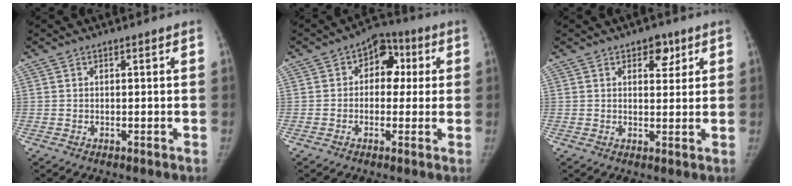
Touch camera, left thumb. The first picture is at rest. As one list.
[{"total": 8.1, "force": [1.5, 6.1, 5.1], "torque": [-0.019, 0.019, 0.010]}, {"total": 4.5, "force": [2.5, 2.8, 2.6], "torque": [-0.006, -0.011, 0.032]}]